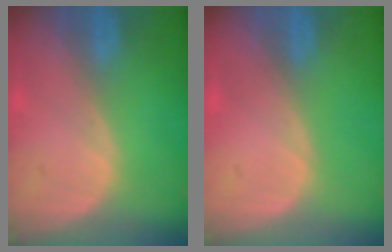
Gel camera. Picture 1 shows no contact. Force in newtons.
{"total": 0.0}